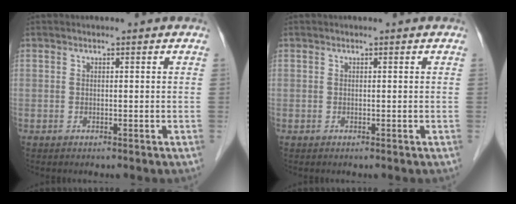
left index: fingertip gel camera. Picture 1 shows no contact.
{"total": 0.0}